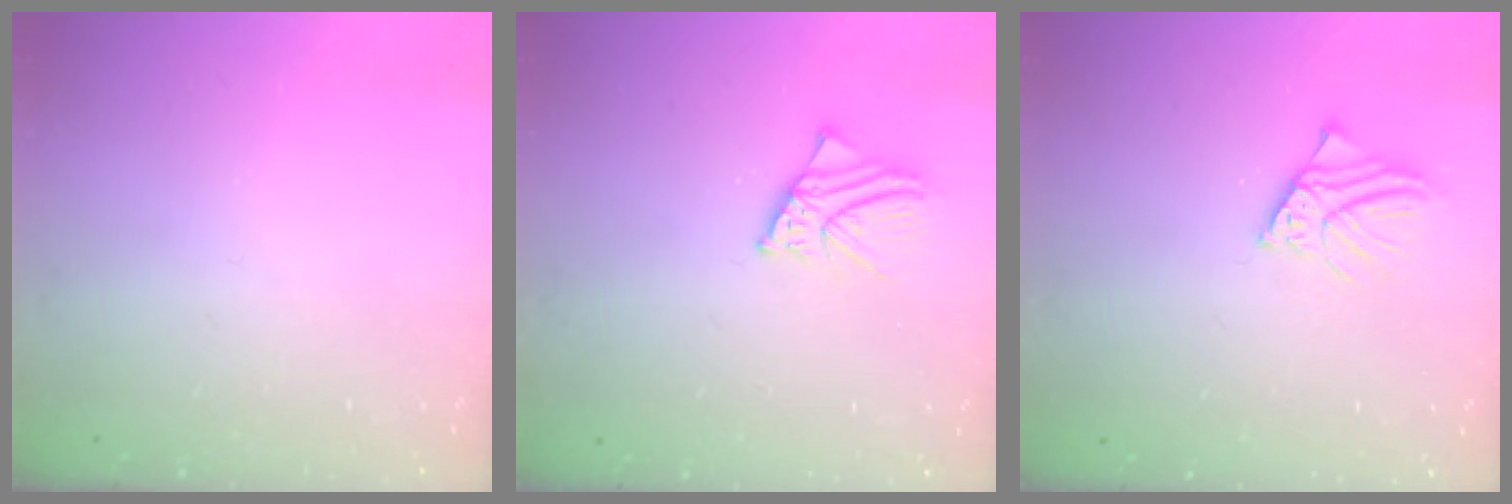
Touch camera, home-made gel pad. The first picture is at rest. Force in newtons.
{"total": 2.7, "press": 2.7, "slide": 0.4}
{"total": 2.9, "press": 2.9, "slide": 0.2}